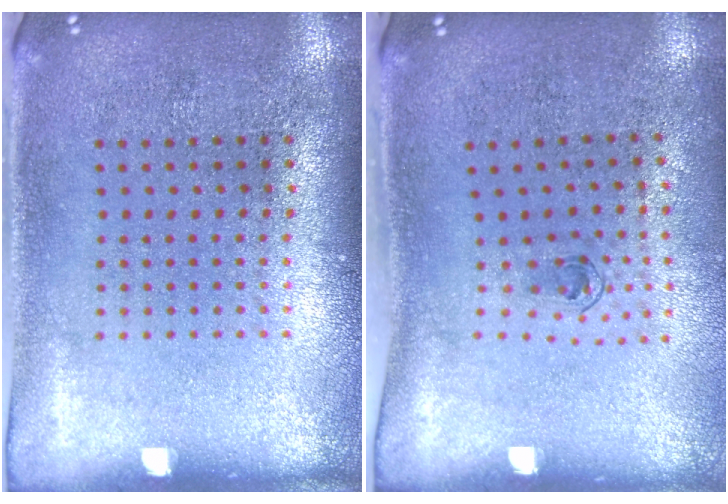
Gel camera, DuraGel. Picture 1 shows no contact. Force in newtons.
{"total": 0.6, "press": 0.3, "slide": 0.5}